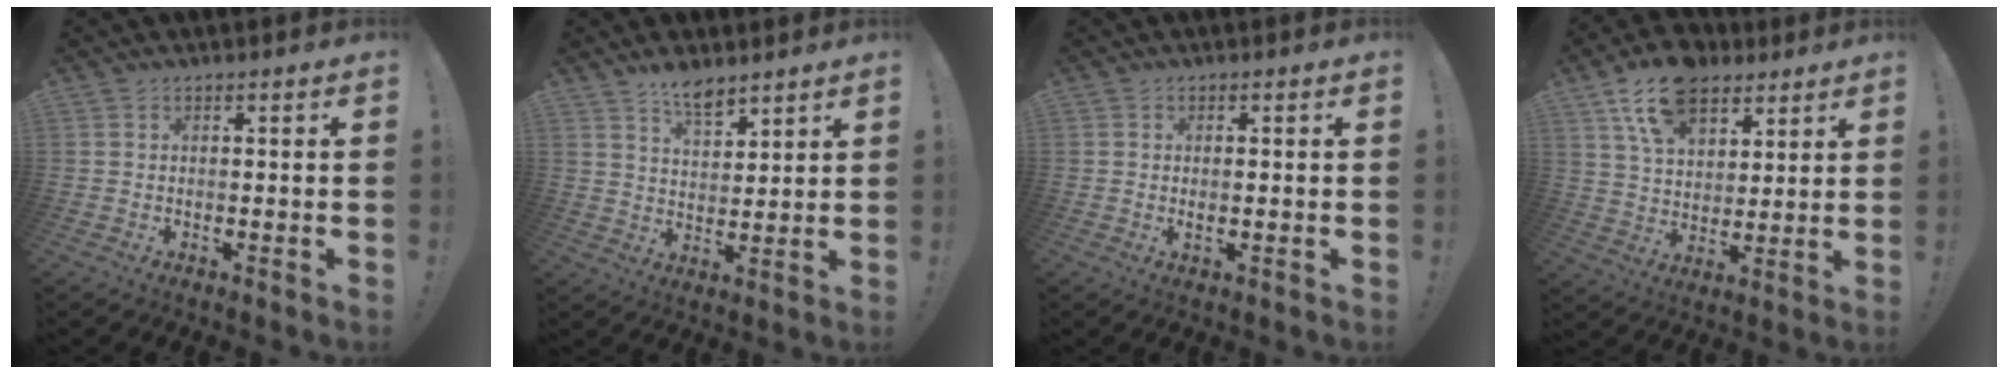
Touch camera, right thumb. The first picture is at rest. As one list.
[{"total": 7.1, "force": [5.8, 2.4, 3.3], "torque": [-0.057, -0.035, 0.105]}, {"total": 1.5, "force": [0.0, 0.3, 1.4], "torque": [-0.025, -0.001, 0.000]}, {"total": 14.4, "force": [8.8, 8.9, 7.2], "torque": [-0.120, -0.042, 0.163]}]